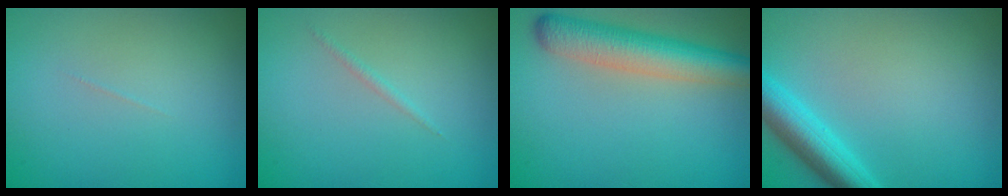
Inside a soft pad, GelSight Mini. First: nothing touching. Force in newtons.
{"total": 0.6, "press": 0.6, "slide": 0.0}
{"total": 6.2, "press": 6.2, "slide": 0.4}
{"total": 4.2, "press": 4.2, "slide": 0.2}